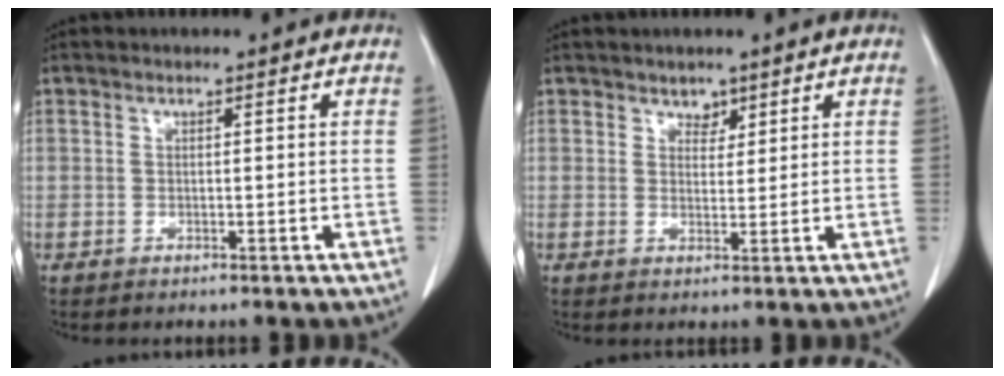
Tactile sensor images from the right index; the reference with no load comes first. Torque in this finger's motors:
{"motor_torque": [-0.09, 0.22, -0.04, 0.00]}